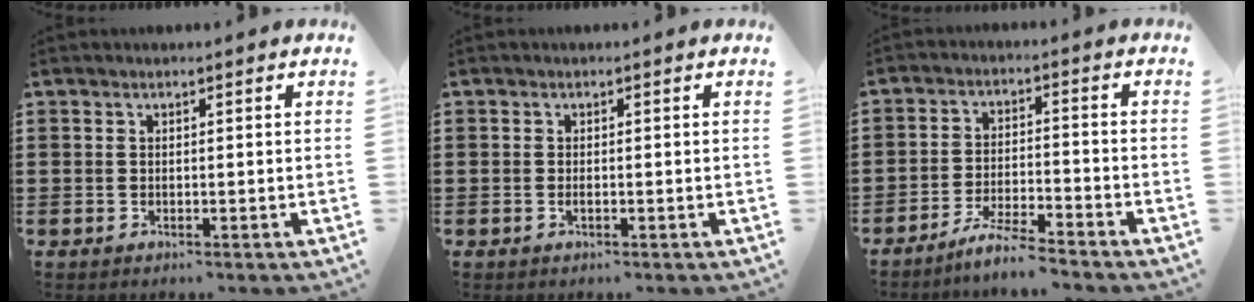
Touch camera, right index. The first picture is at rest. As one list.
[{"total": 0.5, "force": [-0.3, 0.0, 0.5], "torque": [-0.009, -0.005, -0.003]}, {"total": 5.3, "force": [-5.0, -0.4, 1.8], "torque": [-0.044, -0.008, -0.099]}]